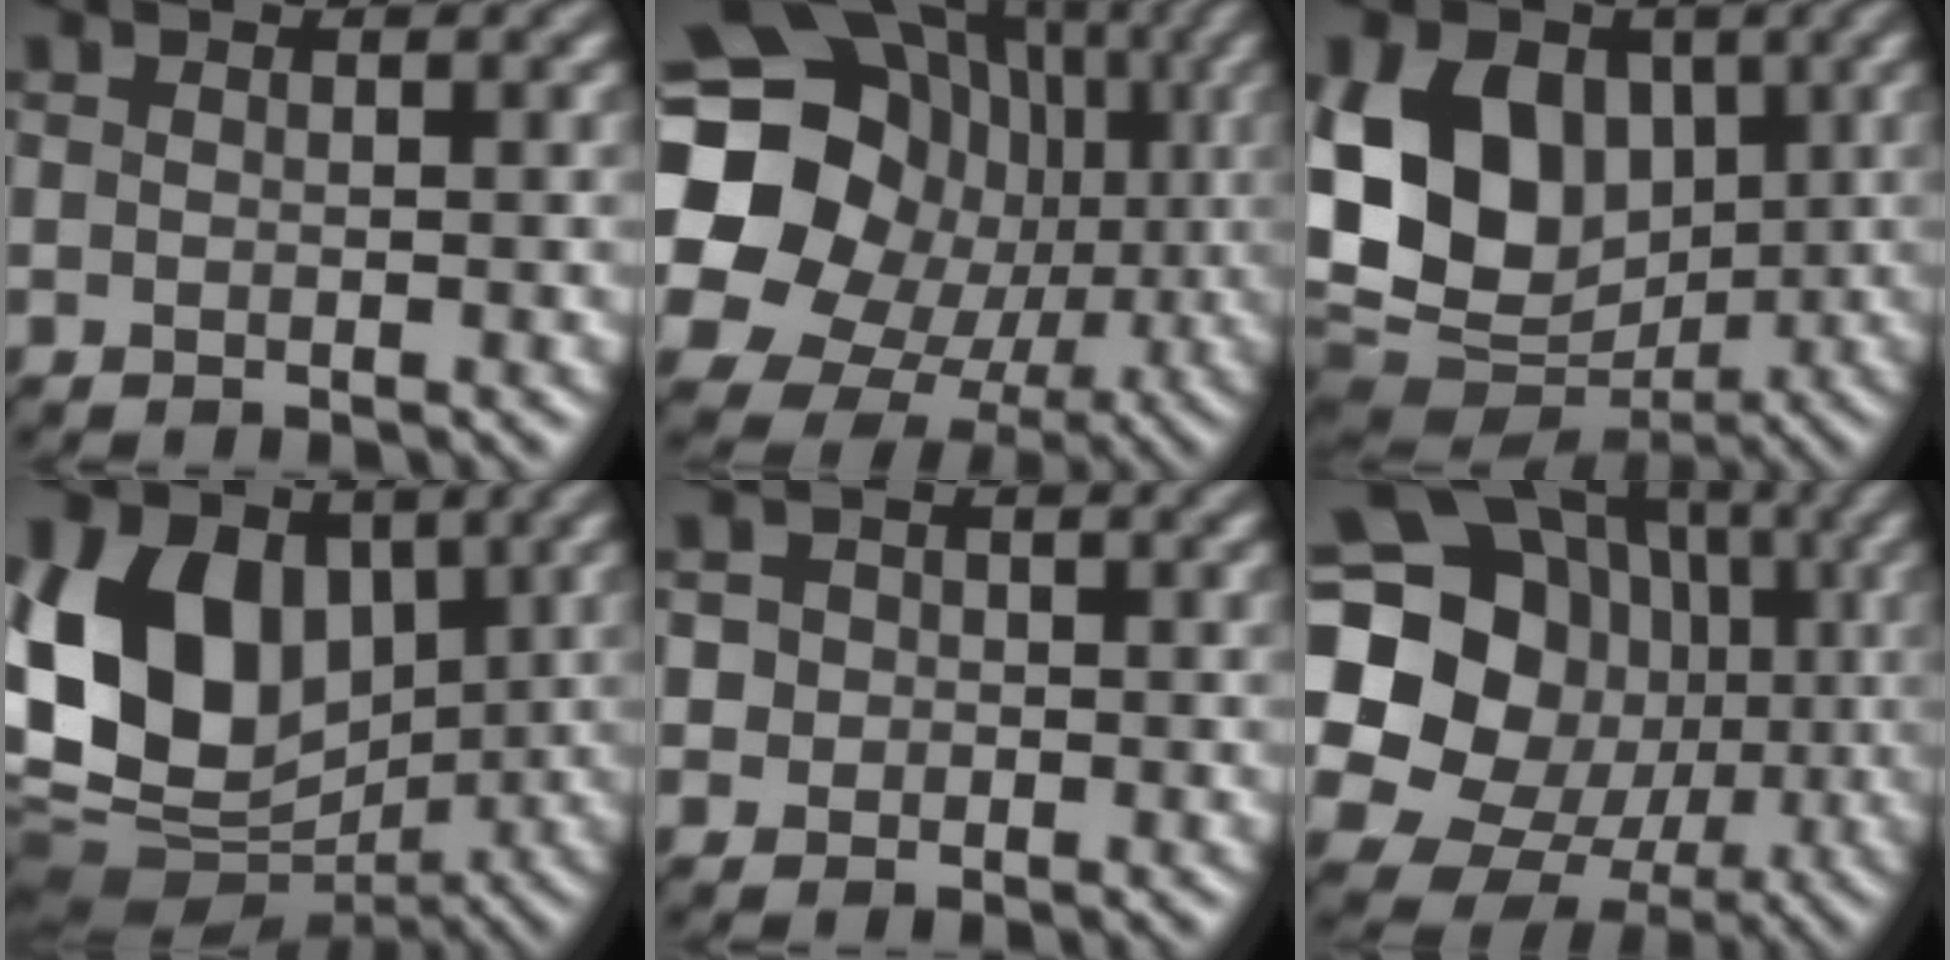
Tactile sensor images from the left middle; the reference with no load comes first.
{"total": 21.9, "force": [-0.4, 19.8, 9.4], "torque": [-0.189, 0.017, -0.044]}
{"total": 14.5, "force": [1.2, 11.1, 9.2], "torque": [-0.179, 0.012, 0.027]}
{"total": 14.4, "force": [1.3, 11.3, 8.8], "torque": [-0.174, 0.011, 0.017]}
{"total": 1.9, "force": [-0.2, 1.9, 0.1], "torque": [0.014, 0.003, -0.013]}
{"total": 22.9, "force": [-0.1, 20.9, 9.4], "torque": [-0.195, 0.031, -0.045]}